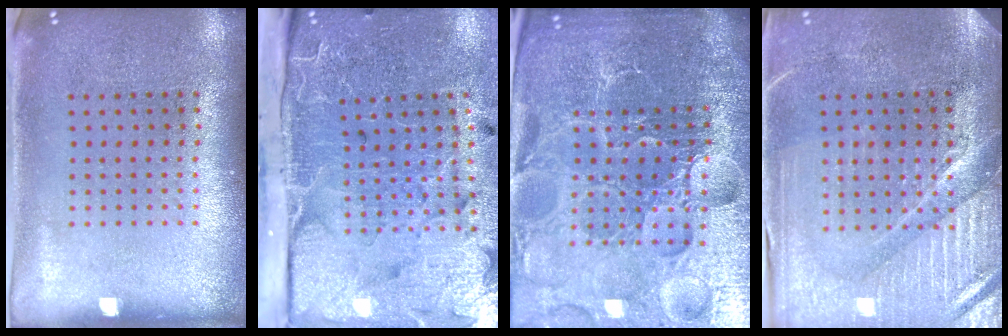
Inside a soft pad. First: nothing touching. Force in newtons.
{"total": 4.8, "press": 3.9, "slide": 2.8}
{"total": 6.6, "press": 5.9, "slide": 3.1}
{"total": 4.0, "press": 3.7, "slide": 1.5}